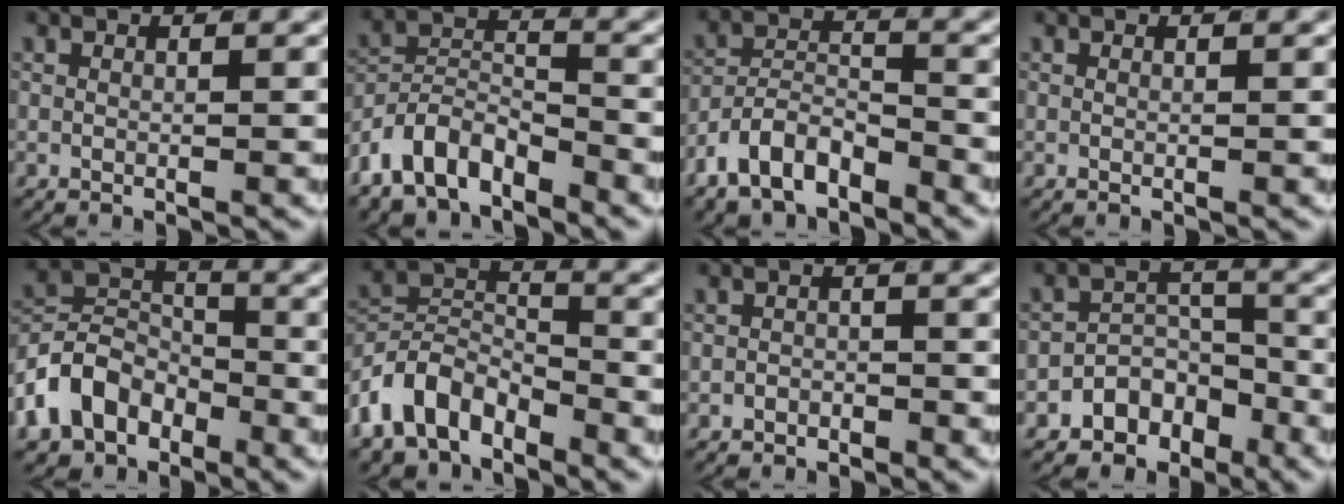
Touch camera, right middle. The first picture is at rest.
{"total": 7.6, "force": [-5.1, 4.5, 3.4], "torque": [-0.057, -0.011, -0.094]}
{"total": 5.8, "force": [-4.0, 3.3, 2.7], "torque": [-0.045, -0.001, -0.080]}
{"total": 0.0}
{"total": 8.7, "force": [-2.6, 6.7, 4.8], "torque": [-0.087, -0.013, -0.049]}
{"total": 8.3, "force": [-4.3, 5.7, 4.1], "torque": [-0.071, -0.016, -0.079]}
{"total": 1.4, "force": [-1.3, 0.6, 0.0], "torque": [0.009, 0.001, -0.023]}
{"total": 6.5, "force": [-4.4, 4.4, 1.9], "torque": [-0.017, -0.007, -0.079]}